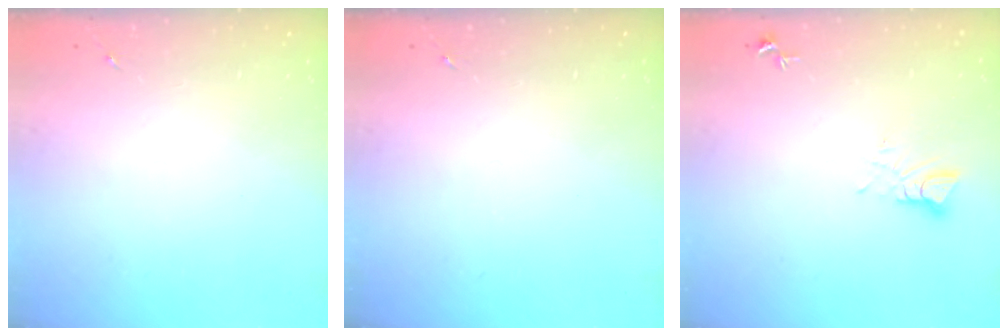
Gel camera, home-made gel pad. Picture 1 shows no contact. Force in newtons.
{"total": 0.0}
{"total": 4.0, "press": 4.0, "slide": 0.3}